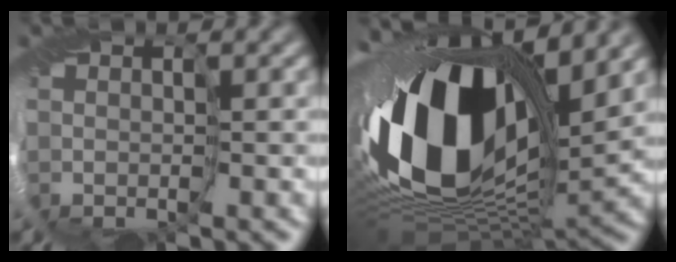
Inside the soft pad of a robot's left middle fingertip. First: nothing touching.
{"total": 18.7, "force": [2.7, 10.0, 15.5], "torque": [-0.301, -0.030, 0.045]}